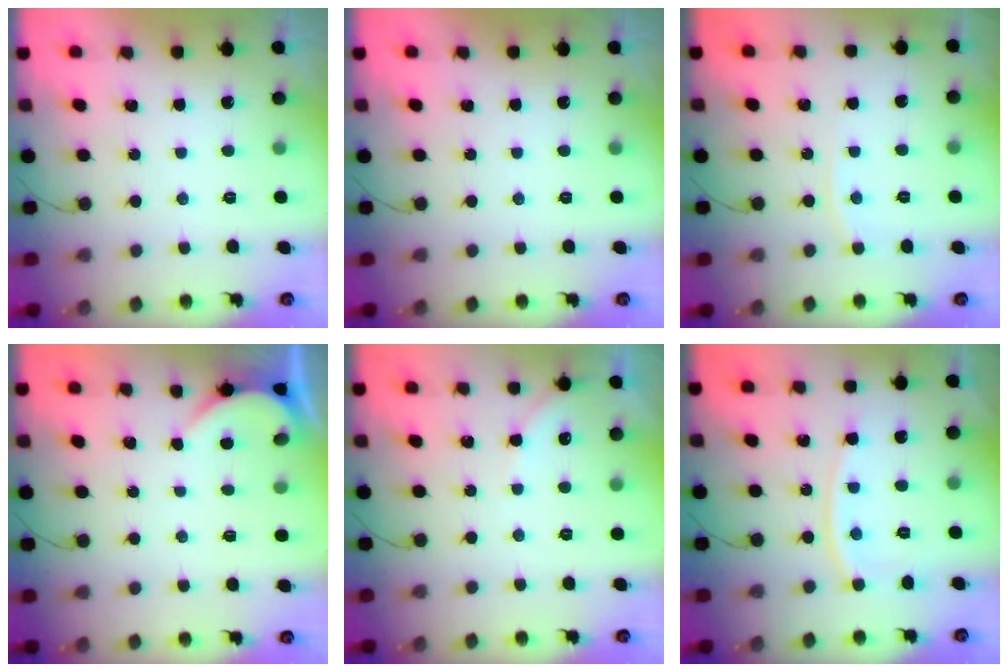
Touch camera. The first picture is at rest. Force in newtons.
{"total": 0.0}
{"total": 3.6, "press": 3.6, "slide": 0.6}
{"total": 2.3, "press": 2.3, "slide": 0.2}
{"total": 2.4, "press": 2.4, "slide": 0.4}
{"total": 7.2, "press": 7.1, "slide": 1.0}